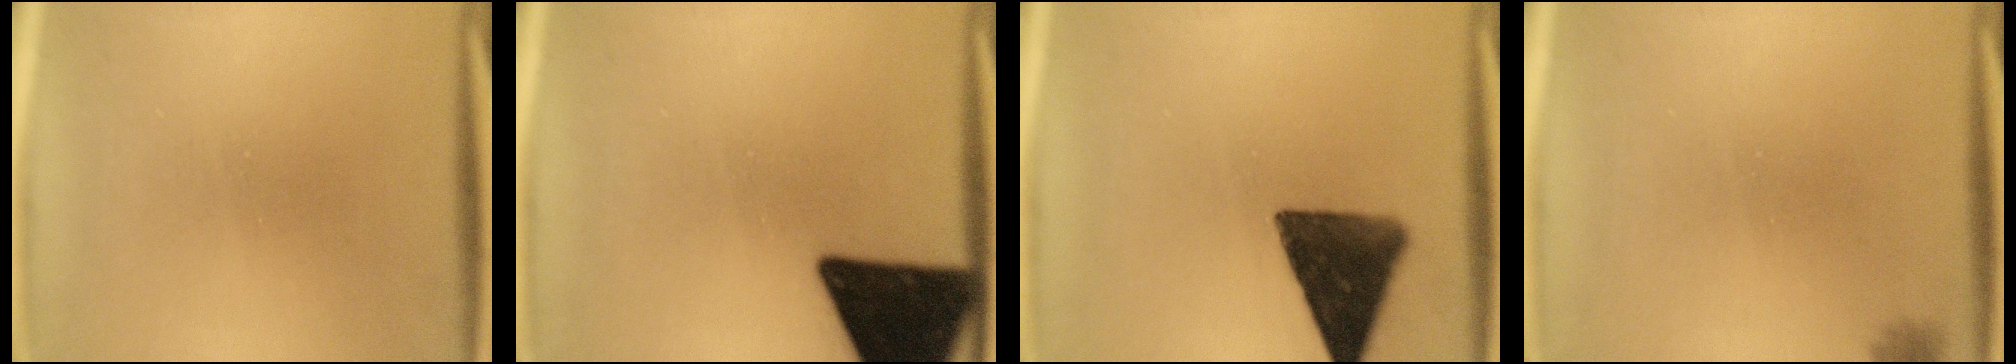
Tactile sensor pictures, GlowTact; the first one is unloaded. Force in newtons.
{"total": 18.5}
{"total": 12.1}
{"total": 1.6}